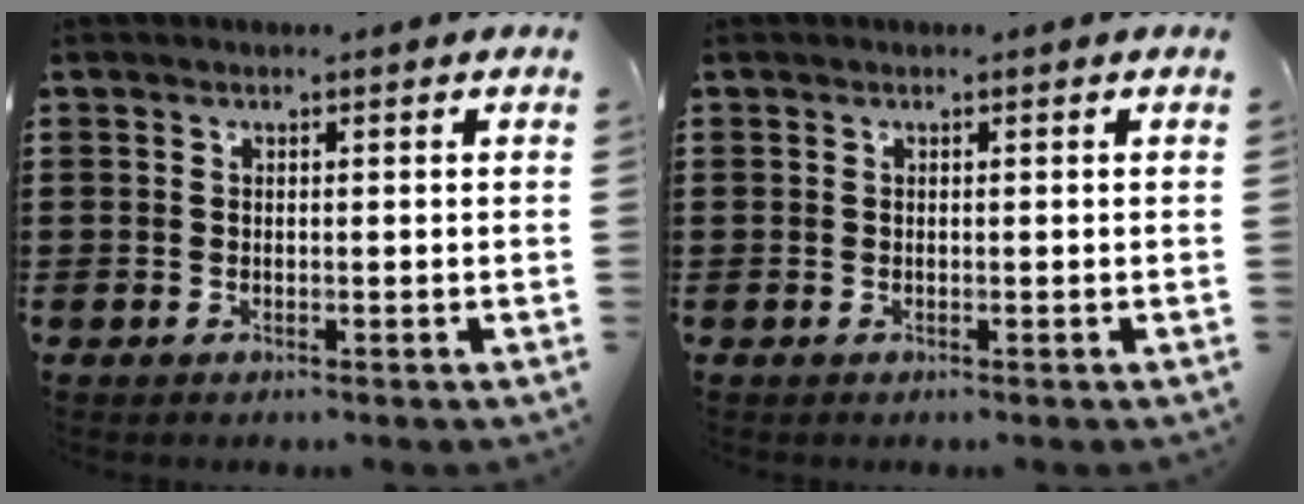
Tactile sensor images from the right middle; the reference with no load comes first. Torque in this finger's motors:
{"motor_torque": [0.01, -0.01, -0.01, 0.01]}